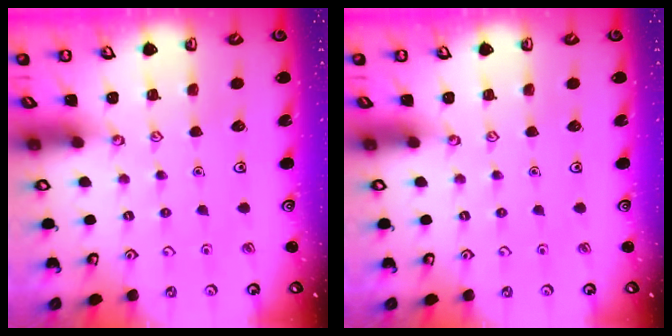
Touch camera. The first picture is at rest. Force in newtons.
{"total": 0.0}